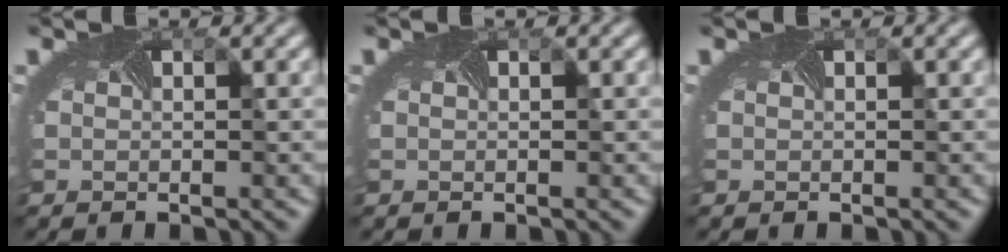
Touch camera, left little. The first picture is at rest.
{"total": 0.0}
{"total": 0.0}